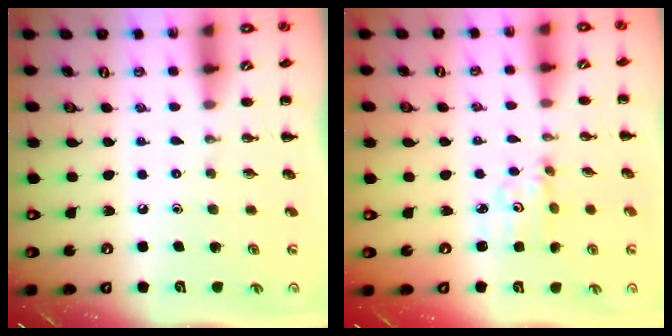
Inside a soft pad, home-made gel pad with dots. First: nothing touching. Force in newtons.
{"total": 2.7, "press": 2.7, "slide": 0.3}